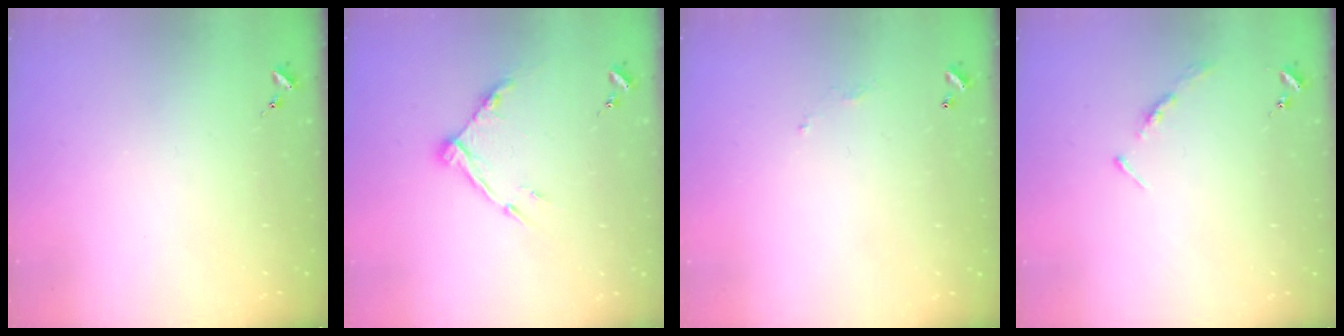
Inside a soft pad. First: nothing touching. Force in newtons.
{"total": 10.4, "press": 10.4, "slide": 0.8}
{"total": 3.6, "press": 3.6, "slide": 0.1}
{"total": 3.5, "press": 3.5, "slide": 0.3}